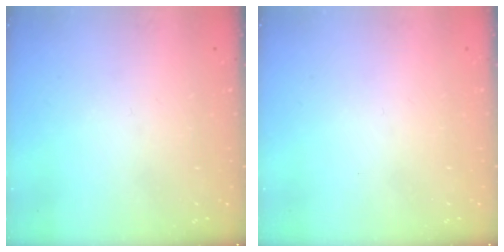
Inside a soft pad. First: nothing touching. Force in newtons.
{"total": 1.8, "press": 1.7, "slide": 0.1}